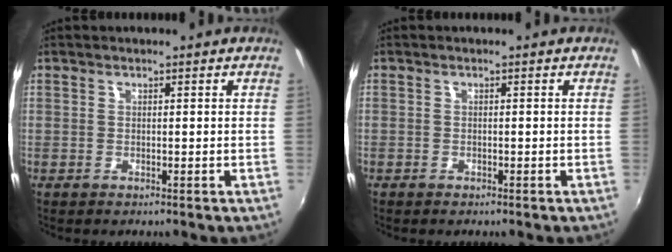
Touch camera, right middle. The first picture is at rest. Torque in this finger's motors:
{"motor_torque": [0.59, -0.57, -0.69, -0.21]}